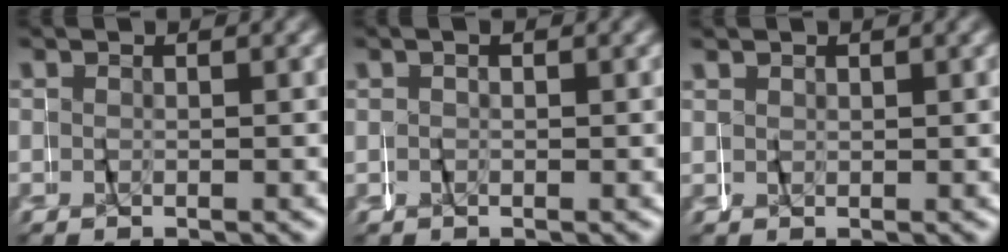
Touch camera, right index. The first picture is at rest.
{"total": 0.0}
{"total": 0.8, "force": [0.7, 0.5, -0.1], "torque": [0.001, -0.002, 0.015]}